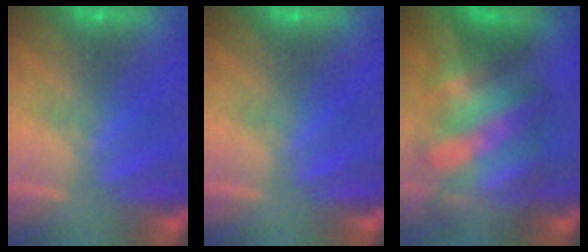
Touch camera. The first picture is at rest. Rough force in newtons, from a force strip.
{"total": 0.0}
{"total": 7.2}